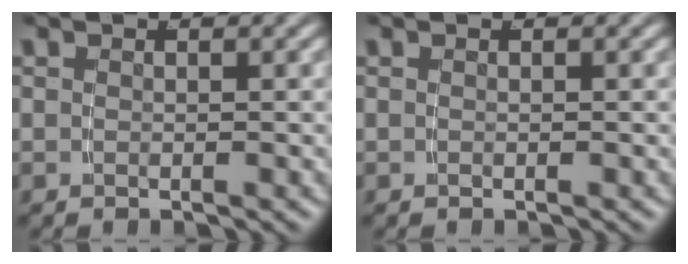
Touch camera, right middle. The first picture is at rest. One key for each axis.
{"total": 0.0}